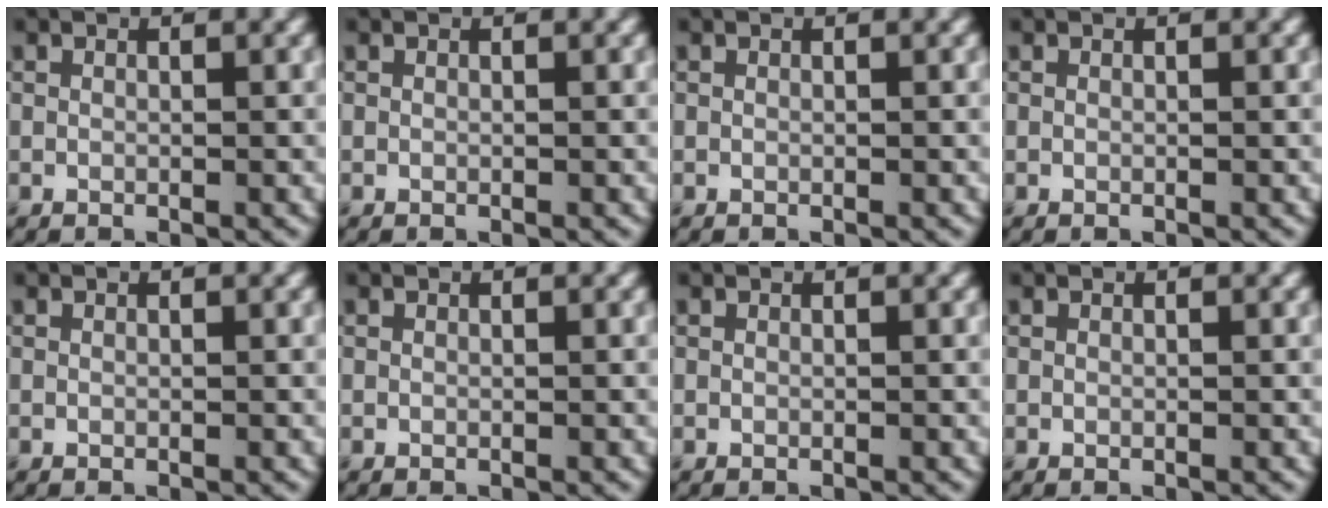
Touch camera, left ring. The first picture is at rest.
{"total": 0.0}
{"total": 0.0}
{"total": 0.0}
{"total": 0.0}
{"total": 0.0}
{"total": 0.0}
{"total": 0.0}